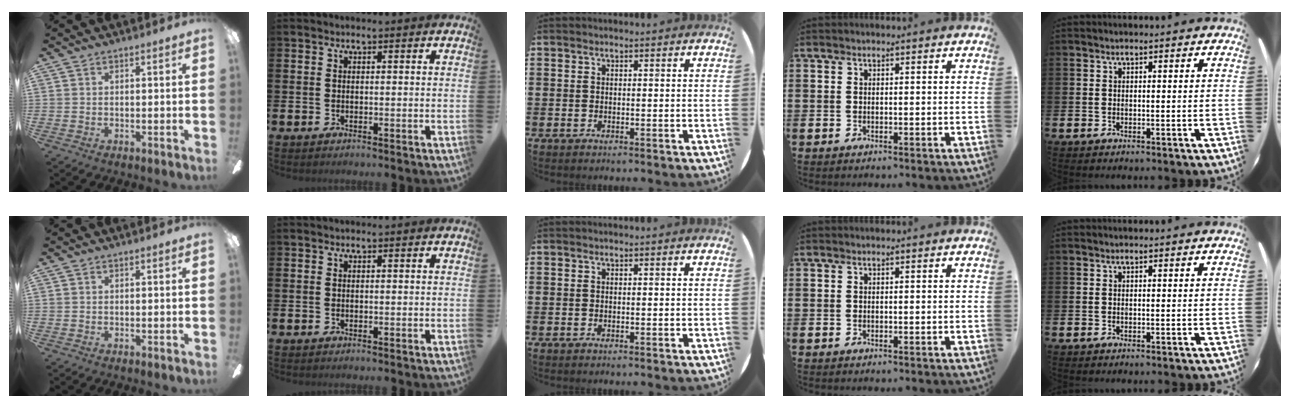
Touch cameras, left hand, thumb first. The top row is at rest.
{}